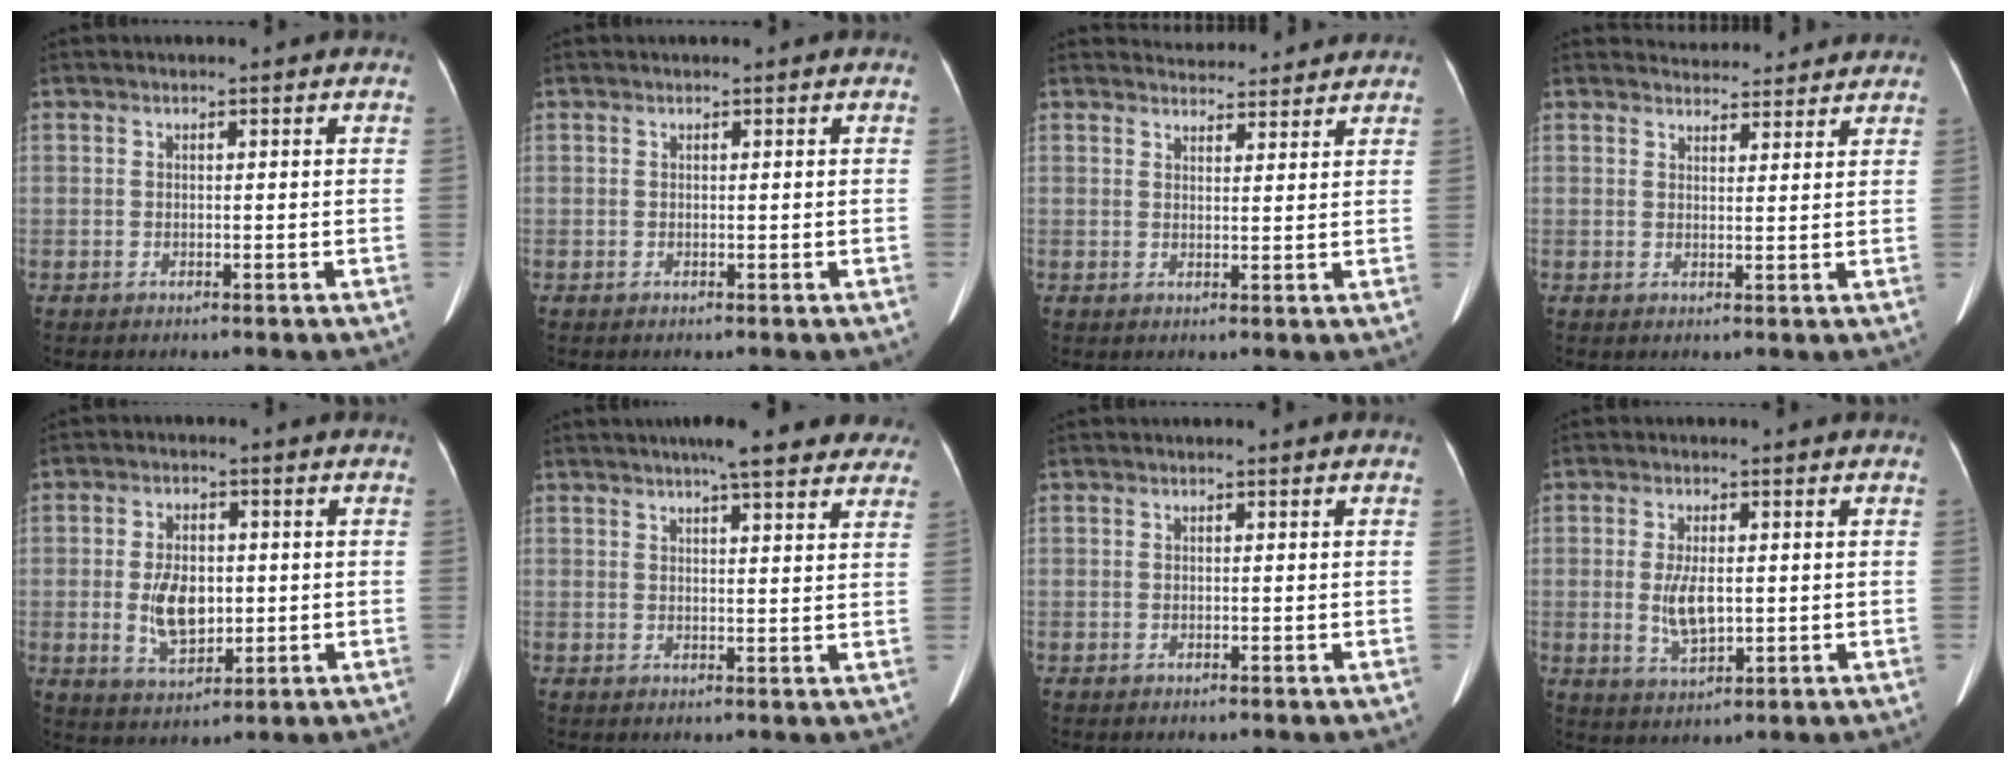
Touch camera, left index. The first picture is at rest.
{"total": 0.0}
{"total": 6.2, "force": [6.1, 1.3, 0.6], "torque": [-0.006, 0.019, 0.071]}
{"total": 6.5, "force": [6.3, 1.5, 0.6], "torque": [-0.004, 0.018, 0.072]}
{"total": 7.4, "force": [-0.5, 4.3, 6.0], "torque": [-0.121, 0.002, 0.001]}
{"total": 13.1, "force": [10.8, 2.3, 7.0], "torque": [-0.078, 0.021, 0.123]}
{"total": 0.0}
{"total": 5.2, "force": [-0.1, 2.2, 4.8], "torque": [-0.100, -0.004, 0.006]}